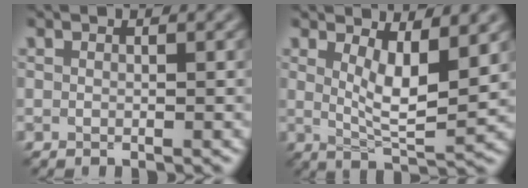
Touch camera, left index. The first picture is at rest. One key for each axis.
{"total": 4.9, "fx": 1.8, "fy": 1.6, "fz": 4.3, "tx": -0.077, "ty": -0.017, "tz": 0.038}